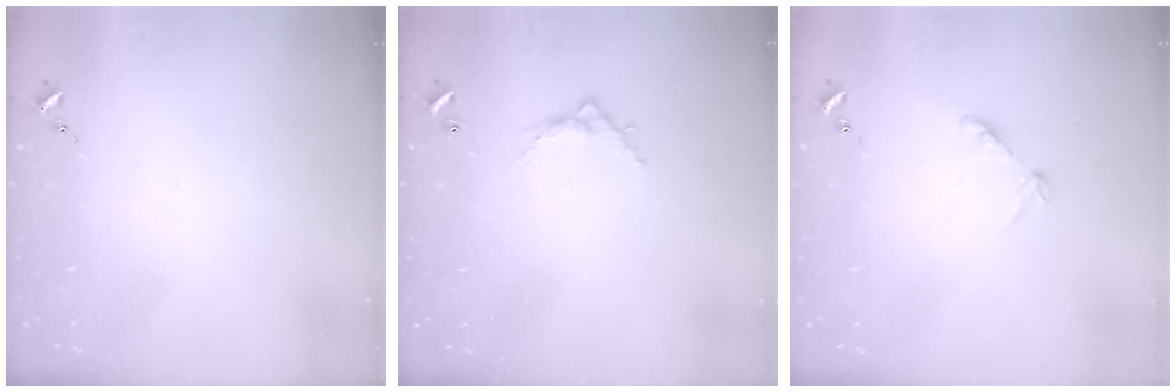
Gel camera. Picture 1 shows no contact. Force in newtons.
{"total": 5.2, "press": 5.2, "slide": 0.2}
{"total": 5.3, "press": 5.2, "slide": 0.7}